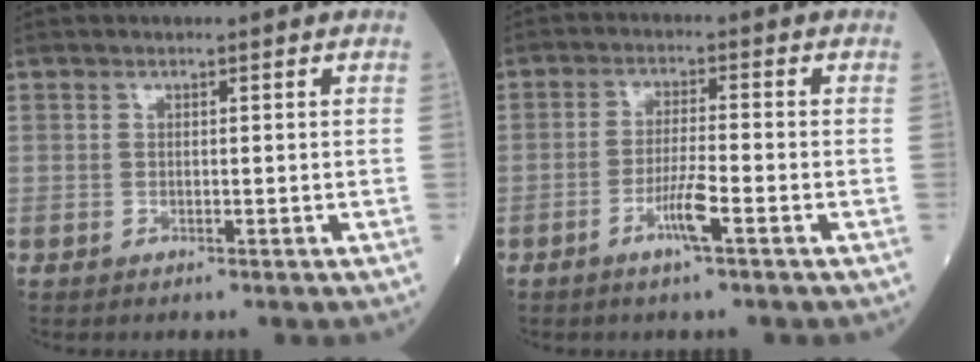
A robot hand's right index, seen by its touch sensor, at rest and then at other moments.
{"total": 4.6, "force": [-2.5, -0.1, 3.8], "torque": [-0.075, -0.006, -0.050]}